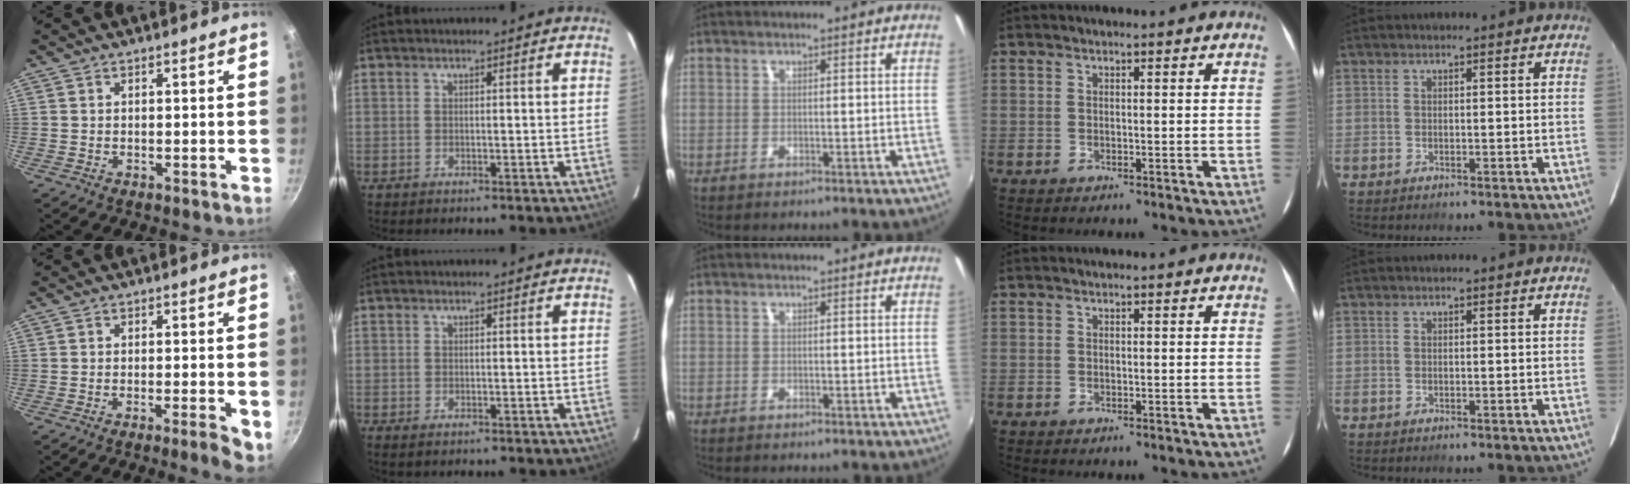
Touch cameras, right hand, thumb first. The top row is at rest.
{"thumb": {"total": 4.5, "force": [-1.7, 0.8, 4.1], "torque": [-0.055, 0.004, -0.024]}, "index": {"total": 1.1, "force": [-0.8, 0.6, 0.6], "torque": [-0.011, -0.005, -0.013]}}